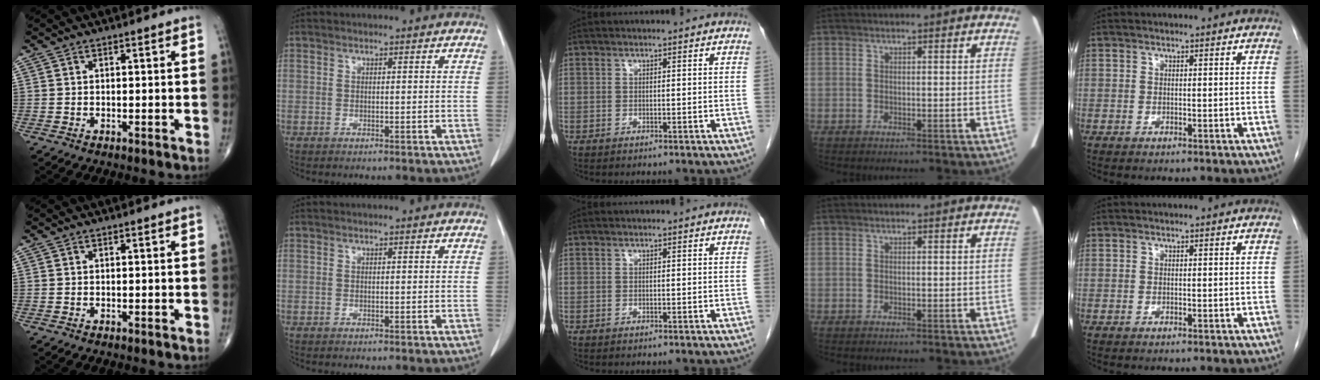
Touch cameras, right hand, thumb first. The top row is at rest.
{}